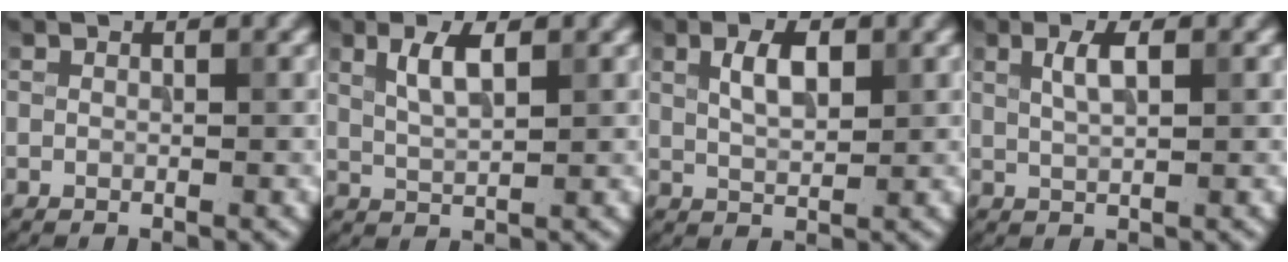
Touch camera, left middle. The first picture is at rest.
{"total": 2.9, "force": [1.3, 1.0, 2.5], "torque": [-0.050, 0.002, 0.025]}
{"total": 3.1, "force": [1.1, 1.5, 2.5], "torque": [-0.052, 0.003, 0.024]}
{"total": 2.2, "force": [0.9, 0.7, 1.9], "torque": [-0.035, 0.002, 0.017]}